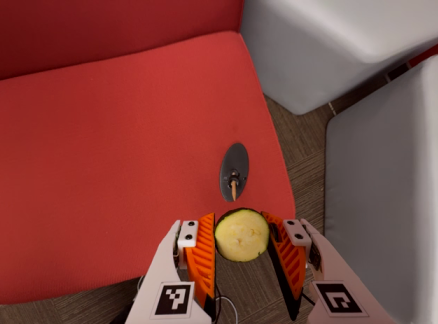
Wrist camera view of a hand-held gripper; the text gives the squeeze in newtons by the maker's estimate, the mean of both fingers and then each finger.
{"total": 8.8, "left": 8.9, "right": 8.6}